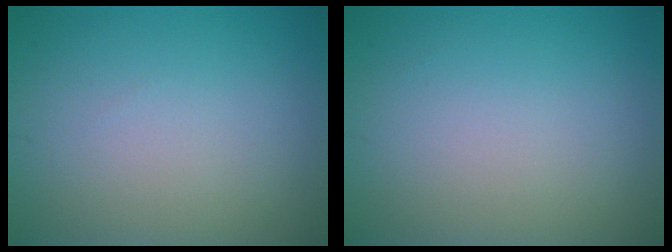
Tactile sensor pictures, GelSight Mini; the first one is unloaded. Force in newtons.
{"total": 0.0}